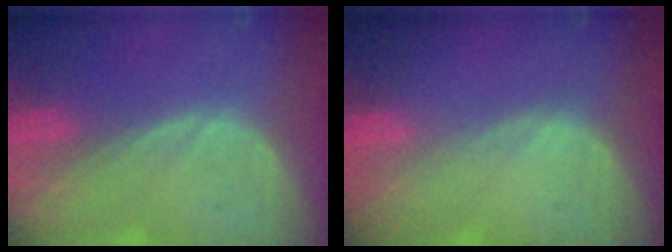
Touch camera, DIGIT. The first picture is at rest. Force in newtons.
{"total": 0.0}